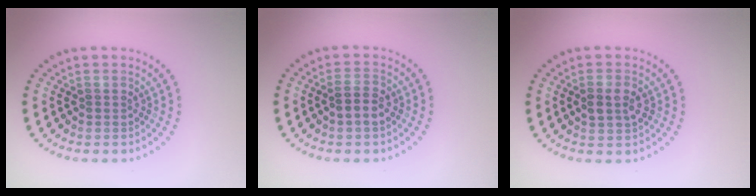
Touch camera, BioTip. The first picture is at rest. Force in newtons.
{"total": 2.2, "press": 2.2, "slide": 0.3}
{"total": 2.2, "press": 2.2, "slide": 0.4}